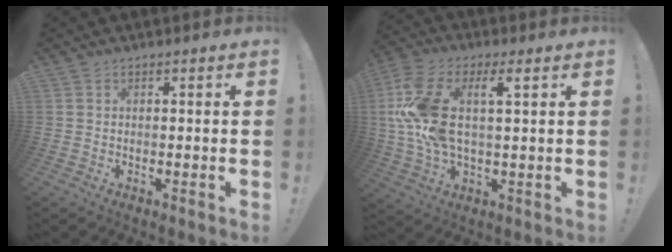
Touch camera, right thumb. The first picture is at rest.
{"total": 16.0, "force": [3.5, 7.7, 13.6], "torque": [-0.283, 0.000, 0.060]}